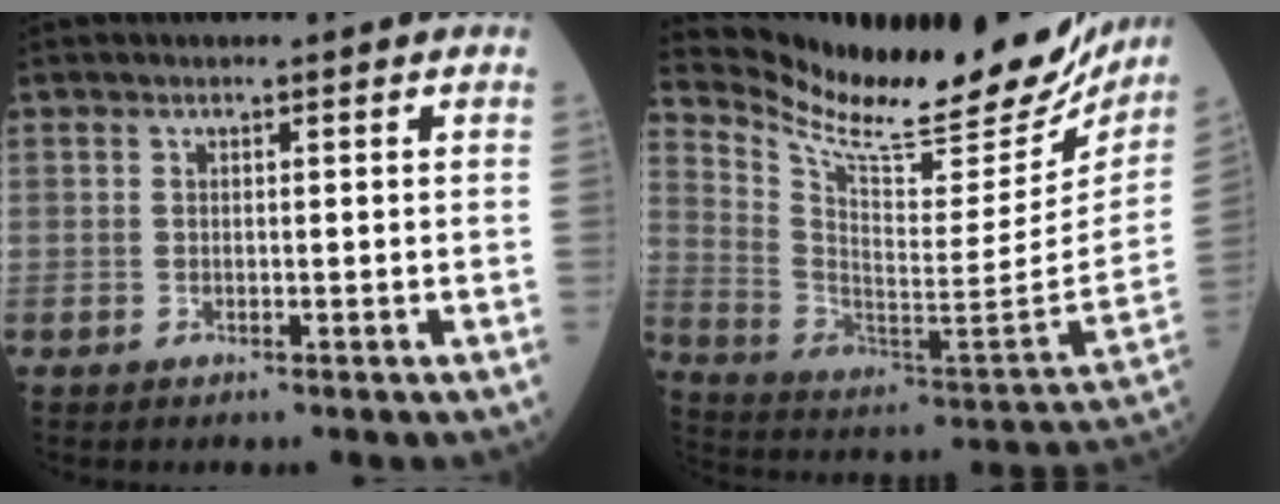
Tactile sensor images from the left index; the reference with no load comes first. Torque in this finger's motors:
{"motor_torque": [0.81, -1.33, 0.16, 0.04]}